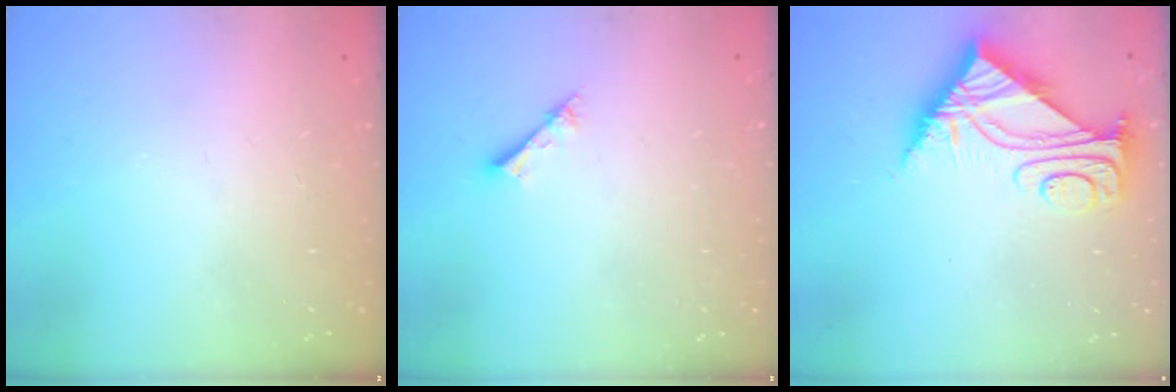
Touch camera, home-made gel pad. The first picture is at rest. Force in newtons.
{"total": 1.2, "press": 1.2, "slide": 0.1}
{"total": 7.1, "press": 7.0, "slide": 0.7}